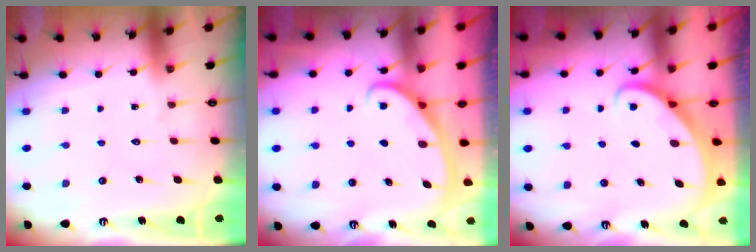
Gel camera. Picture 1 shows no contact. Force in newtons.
{"total": 2.8, "press": 2.8, "slide": 0.4}
{"total": 2.7, "press": 2.7, "slide": 0.3}